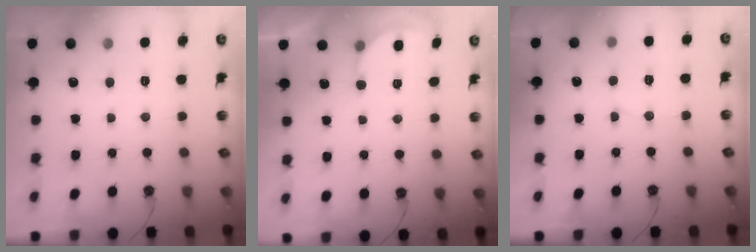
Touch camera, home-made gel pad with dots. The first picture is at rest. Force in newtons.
{"total": 2.6, "press": 2.5, "slide": 0.6}
{"total": 3.8, "press": 3.4, "slide": 1.7}